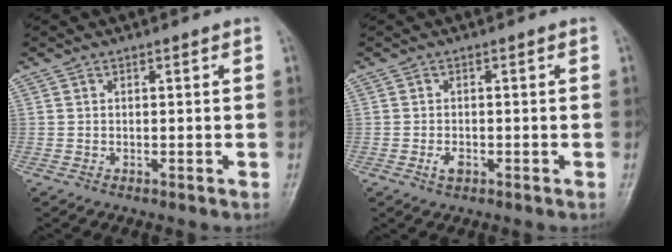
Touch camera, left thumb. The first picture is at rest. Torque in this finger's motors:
{"motor_torque": [0.12, 0.18, 0.28, 0.18, 0.01]}